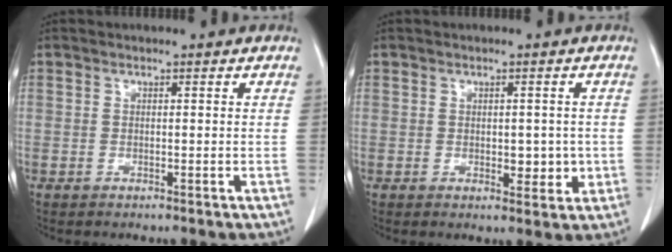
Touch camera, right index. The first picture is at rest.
{"total": 3.5, "force": [-0.4, 2.0, 2.9], "torque": [-0.029, -0.003, 0.002]}